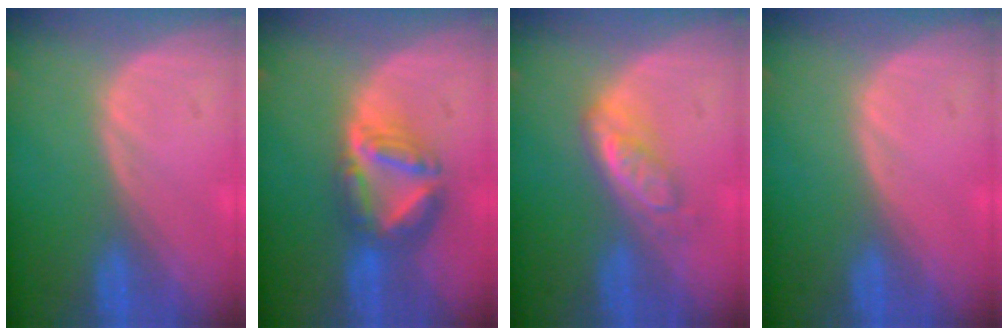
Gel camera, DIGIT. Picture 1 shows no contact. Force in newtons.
{"total": 7.6, "press": 6.7, "slide": 3.7}
{"total": 4.9, "press": 4.6, "slide": 1.8}
{"total": 0.0}